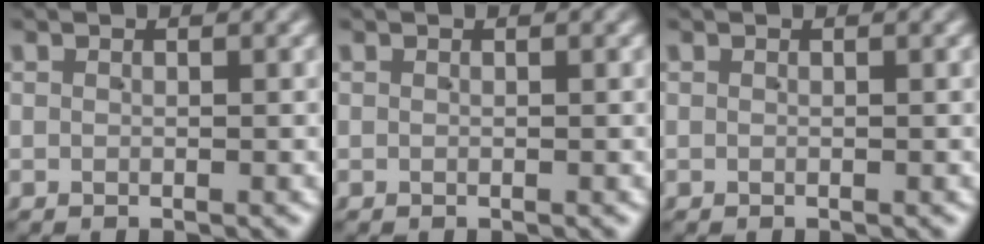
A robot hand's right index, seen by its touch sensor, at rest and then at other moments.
{"total": 0.0}
{"total": 0.0}